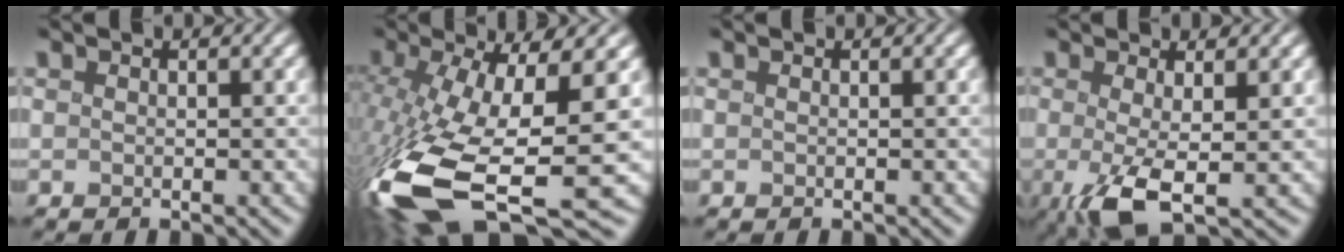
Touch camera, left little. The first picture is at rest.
{"total": 16.2, "force": [-5.0, 6.1, 14.2], "torque": [-0.326, -0.033, -0.078]}
{"total": 0.0}
{"total": 4.6, "force": [-1.1, 1.2, 4.3], "torque": [-0.092, -0.009, -0.018]}